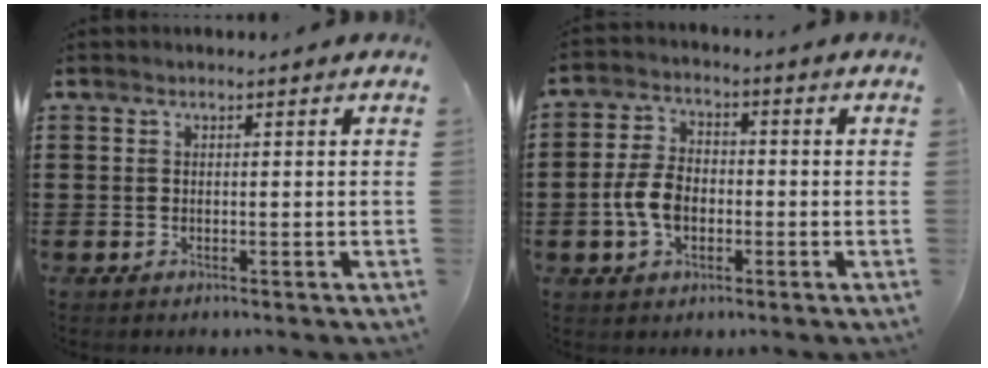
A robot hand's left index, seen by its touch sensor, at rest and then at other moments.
{"total": 6.5, "force": [-1.5, 4.2, 4.7], "torque": [-0.120, 0.002, -0.036]}